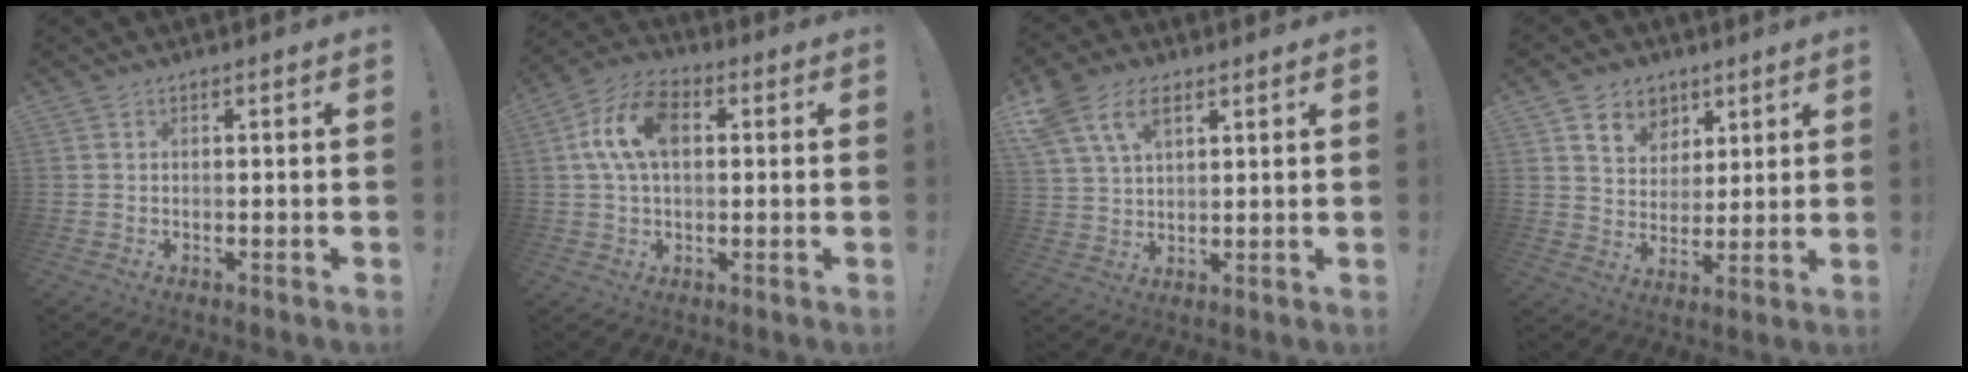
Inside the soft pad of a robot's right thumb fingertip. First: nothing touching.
{"total": 12.8, "force": [2.5, 8.2, 9.6], "torque": [-0.184, 0.016, 0.047]}
{"total": 10.6, "force": [5.6, 6.3, 6.4], "torque": [-0.131, -0.003, 0.110]}
{"total": 8.9, "force": [5.3, 6.9, 1.8], "torque": [-0.024, -0.039, 0.103]}